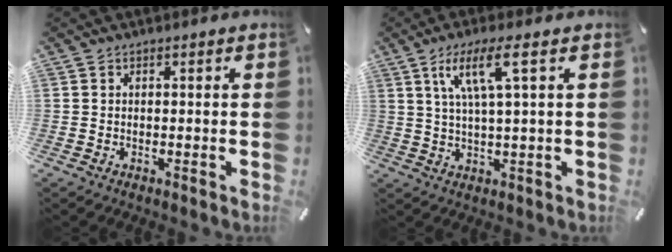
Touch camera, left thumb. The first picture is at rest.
{"total": 9.3, "force": [3.6, 1.2, 8.5], "torque": [-0.171, 0.006, 0.058]}